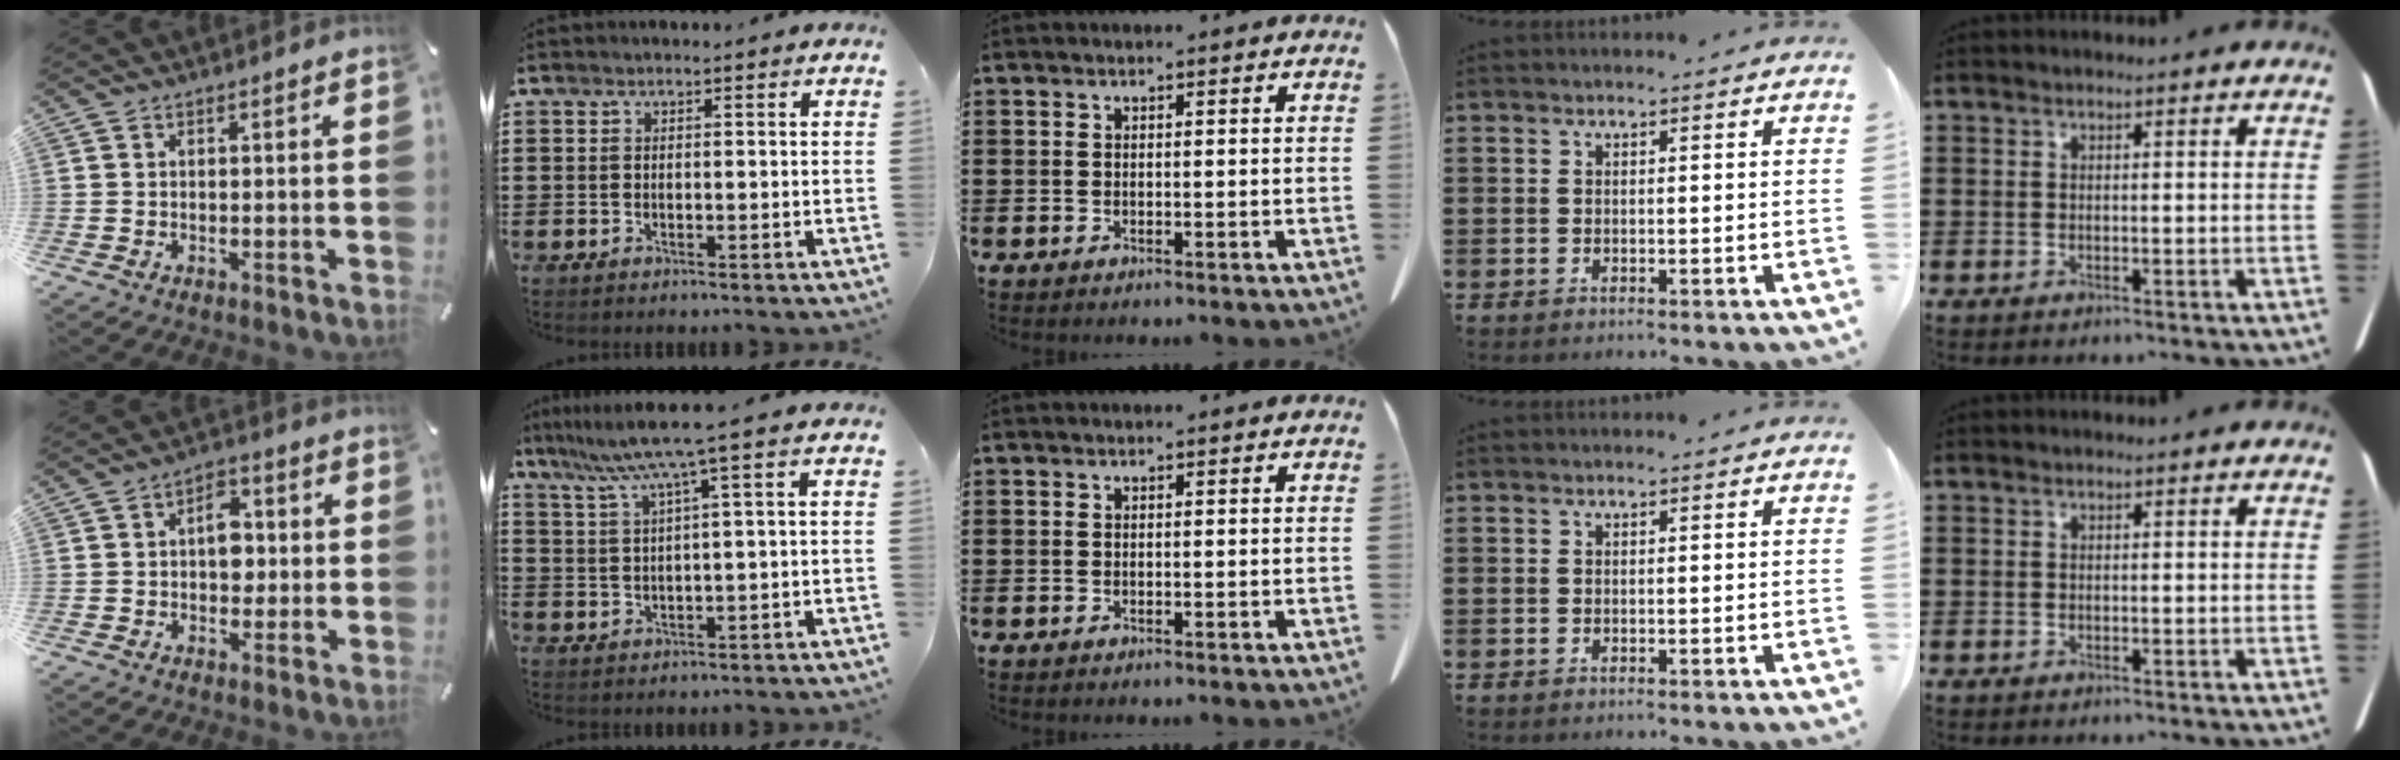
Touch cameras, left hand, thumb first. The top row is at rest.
{"thumb": {"total": 6.8, "force": [0.1, 4.8, 4.8], "torque": [-0.052, 0.000, -0.006]}, "index": {"total": 7.1, "force": [3.7, -0.5, 6.1], "torque": [-0.135, -0.019, 0.058]}}